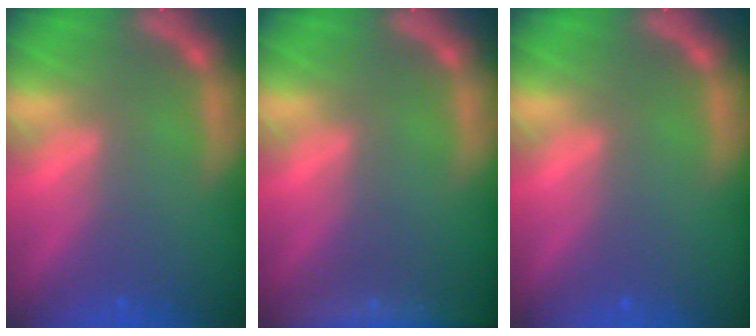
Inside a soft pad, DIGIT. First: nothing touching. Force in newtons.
{"total": 7.4}
{"total": 0.0}